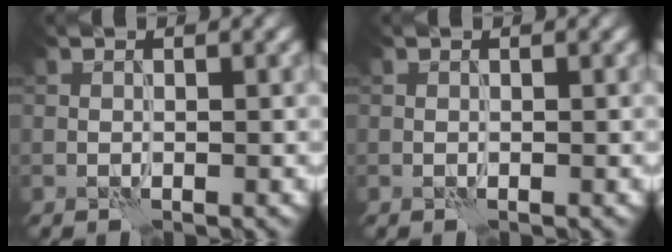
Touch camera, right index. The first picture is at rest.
{"total": 0.0}